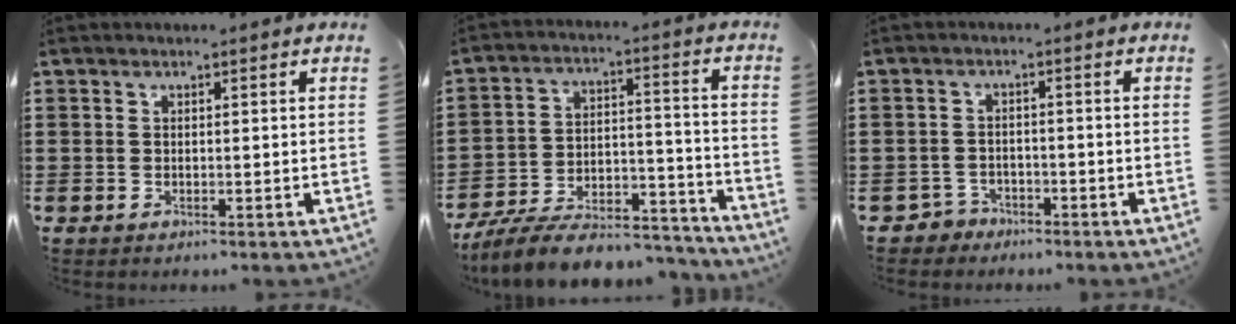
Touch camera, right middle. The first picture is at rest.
{"total": 9.1, "force": [-8.3, 1.9, 3.3], "torque": [-0.054, 0.019, -0.159]}
{"total": 2.3, "force": [-2.1, 1.0, 0.0], "torque": [-0.008, 0.001, -0.047]}